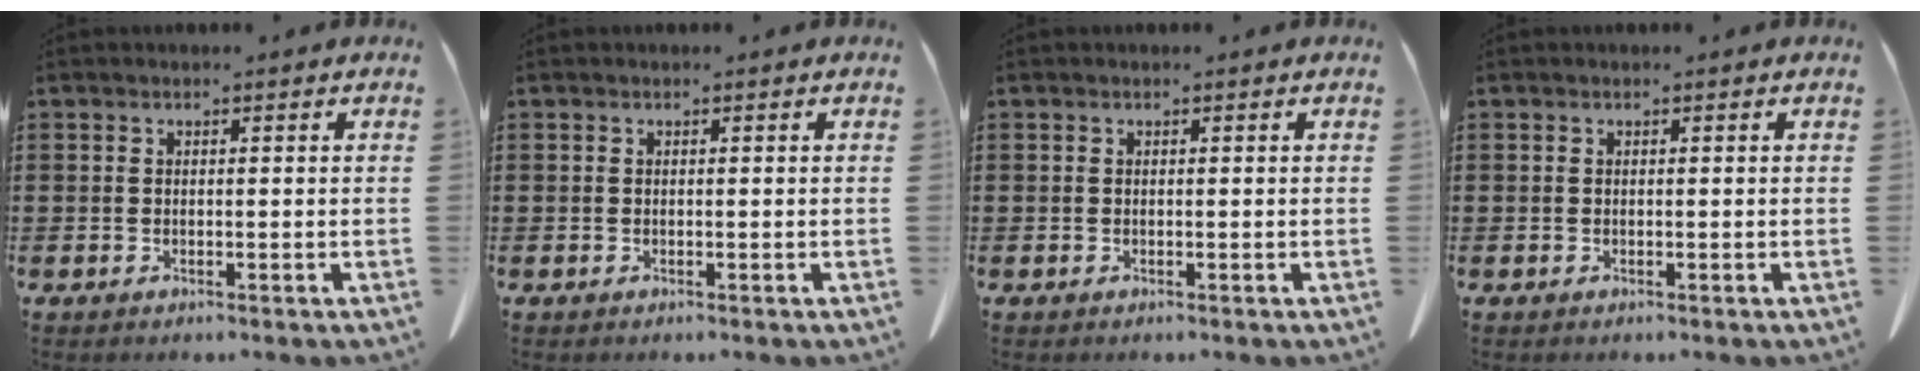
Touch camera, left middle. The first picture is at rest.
{"total": 0.0}
{"total": 0.0}
{"total": 0.0}